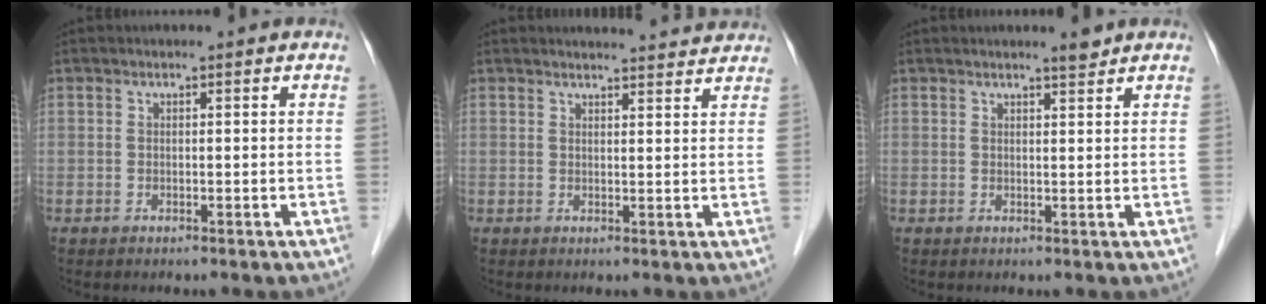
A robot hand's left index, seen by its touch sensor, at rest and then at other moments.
{"total": 7.4, "force": [7.2, 0.9, 1.1], "torque": [-0.007, 0.006, 0.068]}
{"total": 1.6, "force": [1.5, 0.0, 0.7], "torque": [-0.014, -0.005, 0.024]}